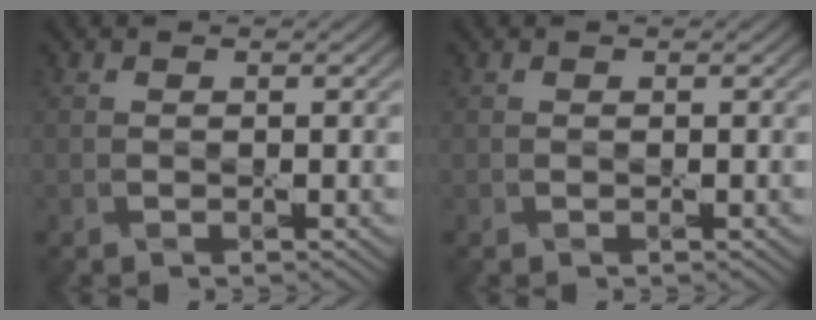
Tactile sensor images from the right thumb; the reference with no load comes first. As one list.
[{"total": 0.0}]